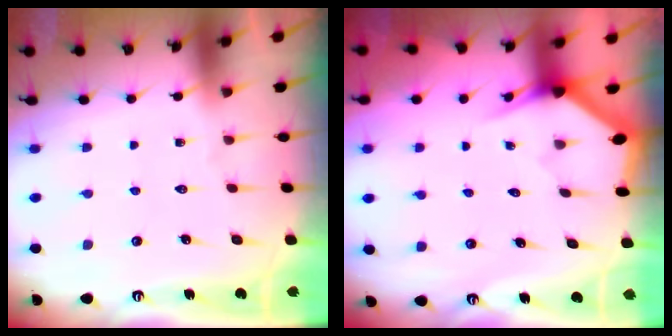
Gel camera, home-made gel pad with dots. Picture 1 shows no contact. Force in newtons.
{"total": 3.2, "press": 3.2, "slide": 0.1}